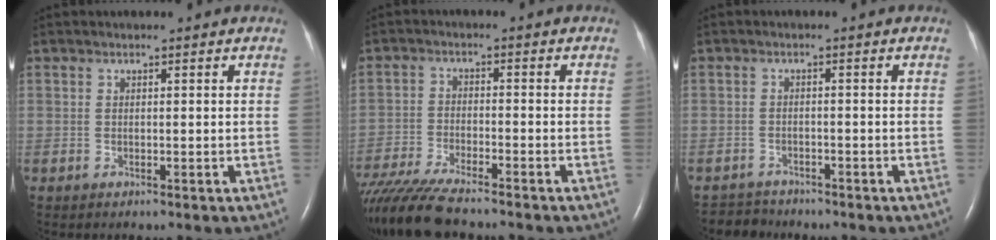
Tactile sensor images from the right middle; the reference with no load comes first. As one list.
[{"total": 11.0, "force": [-9.5, 0.9, 5.6], "torque": [-0.102, -0.032, -0.162]}, {"total": 3.3, "force": [-3.0, 0.8, -1.0], "torque": [0.011, -0.009, -0.053]}]